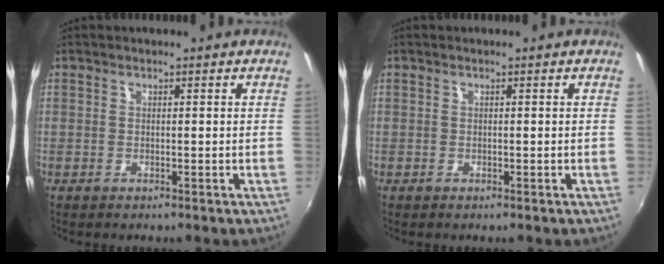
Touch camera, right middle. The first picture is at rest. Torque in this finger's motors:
{"motor_torque": [0.01, -0.02, -0.03, 0.00]}